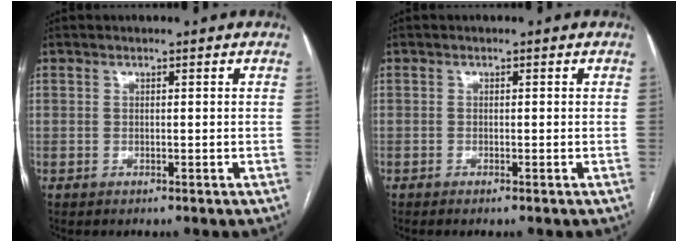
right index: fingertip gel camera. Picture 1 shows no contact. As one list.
[{"total": 0.6, "force": [-0.4, -0.1, 0.5], "torque": [-0.009, 0.000, -0.009]}]